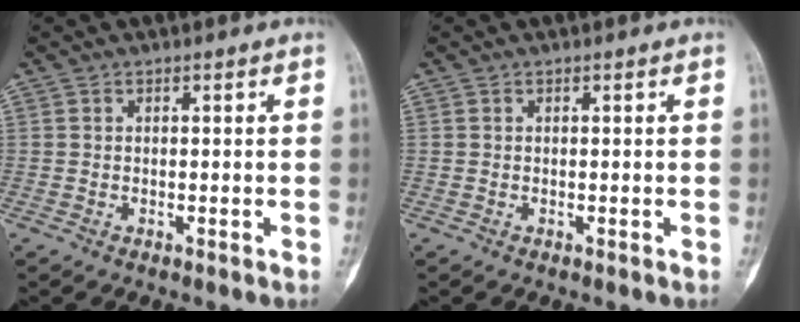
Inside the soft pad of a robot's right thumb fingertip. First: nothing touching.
{"total": 0.0}